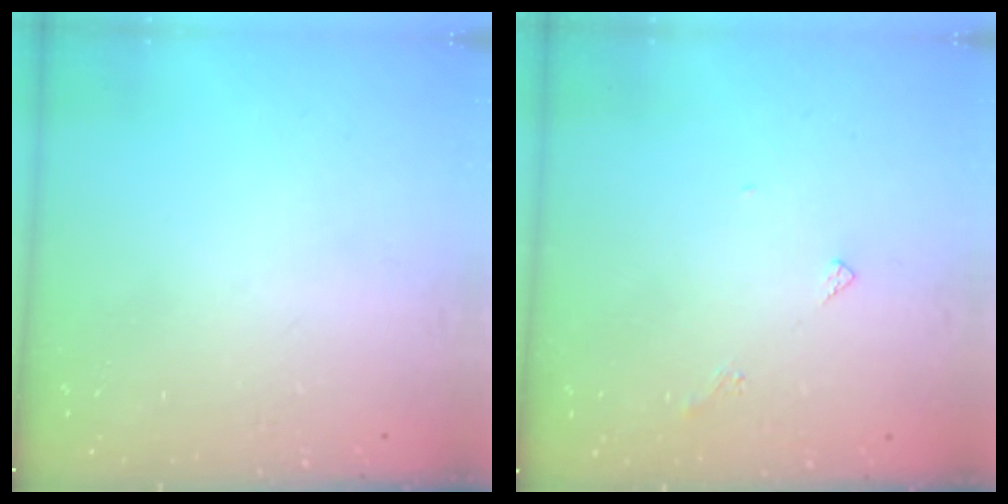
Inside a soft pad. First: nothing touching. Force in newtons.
{"total": 3.7, "press": 3.7, "slide": 0.8}